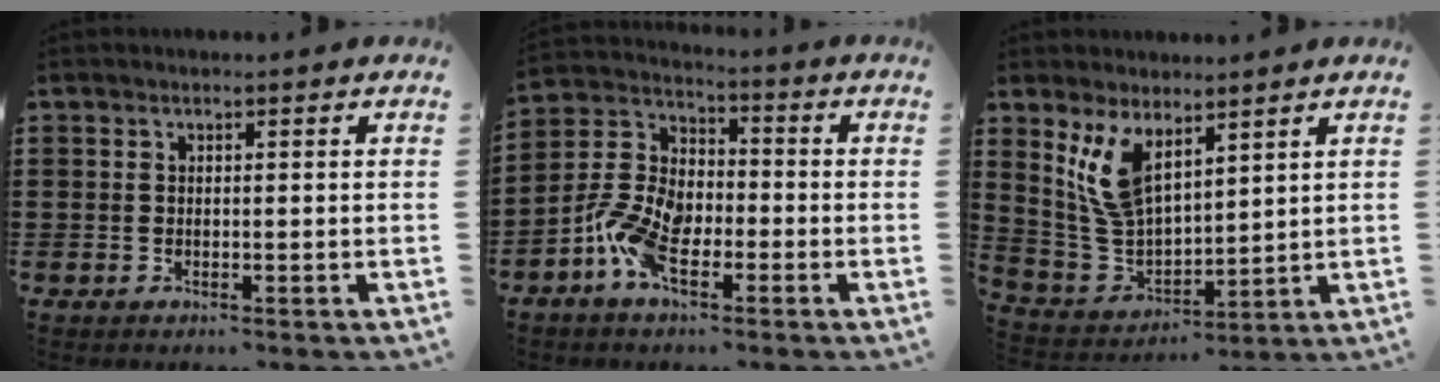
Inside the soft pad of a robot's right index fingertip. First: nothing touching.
{"total": 9.3, "force": [-4.0, 5.0, 6.8], "torque": [-0.178, -0.006, -0.082]}
{"total": 8.8, "force": [4.8, 4.3, 5.9], "torque": [-0.154, -0.013, 0.086]}